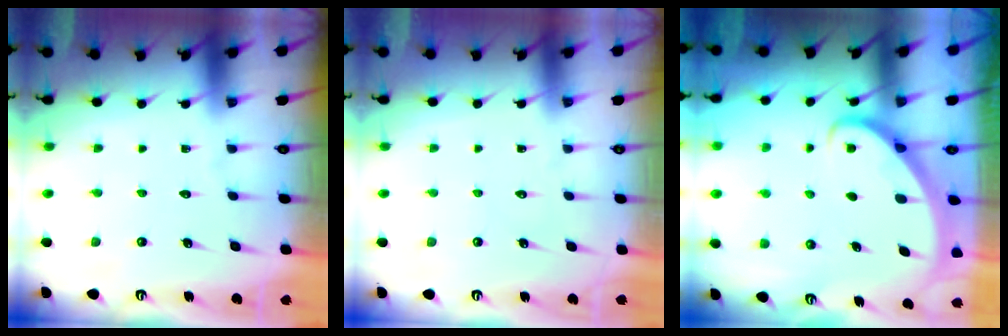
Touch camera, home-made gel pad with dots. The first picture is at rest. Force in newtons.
{"total": 0.0}
{"total": 2.7, "press": 2.7, "slide": 0.2}